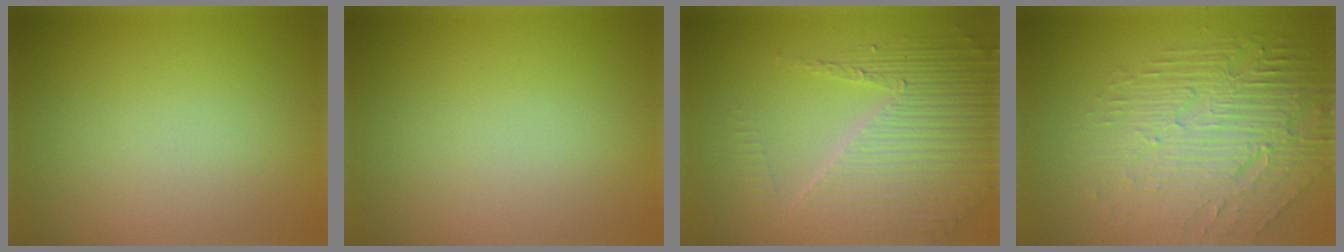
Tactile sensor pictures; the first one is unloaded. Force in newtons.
{"total": 0.0}
{"total": 6.5, "press": 4.9, "slide": 4.3}
{"total": 7.1, "press": 5.1, "slide": 5.0}